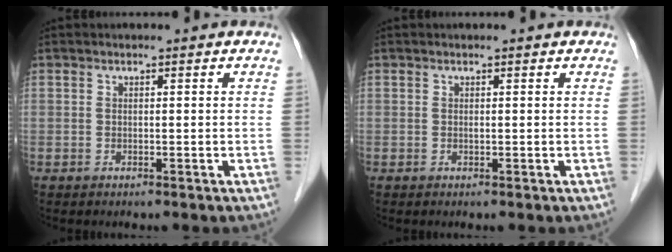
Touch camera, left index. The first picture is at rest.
{"total": 0.0}